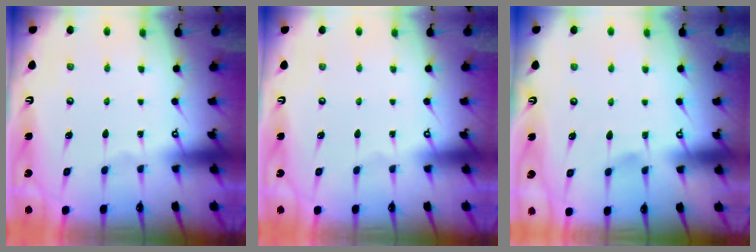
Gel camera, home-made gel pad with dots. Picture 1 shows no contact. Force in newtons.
{"total": 0.0}
{"total": 3.8, "press": 3.7, "slide": 0.4}